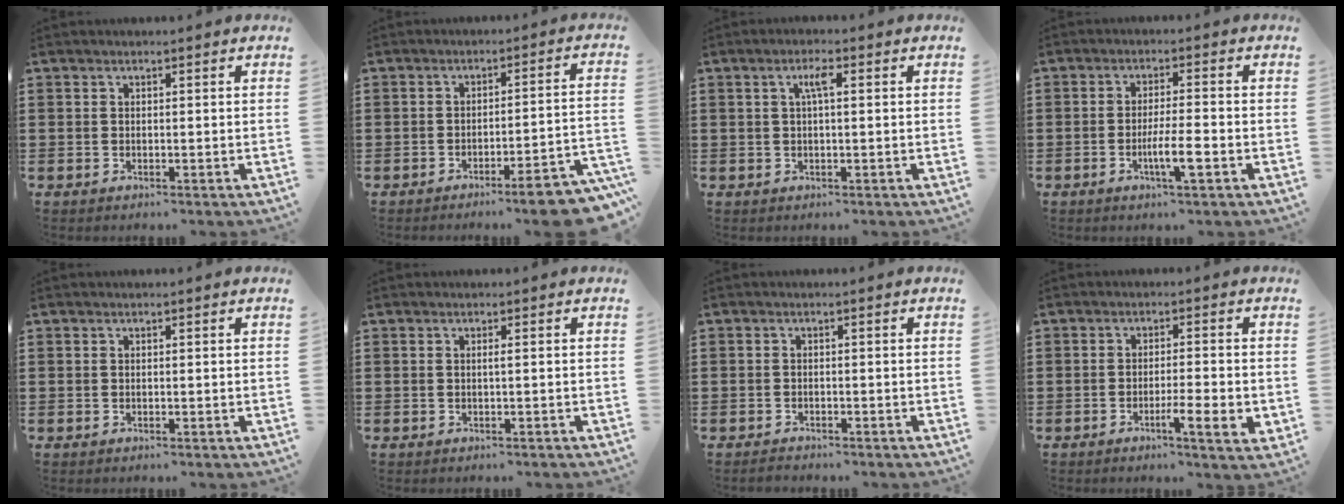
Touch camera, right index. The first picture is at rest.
{"total": 6.2, "force": [-5.3, 0.2, 3.1], "torque": [-0.047, -0.005, -0.097]}
{"total": 2.8, "force": [0.7, 0.6, 2.6], "torque": [-0.054, 0.008, 0.009]}
{"total": 5.2, "force": [-2.0, 0.5, 4.7], "torque": [-0.086, -0.008, -0.036]}
{"total": 0.0}
{"total": 0.7, "force": [0.0, -0.3, 0.6], "torque": [-0.013, -0.002, -0.001]}
{"total": 1.2, "force": [-1.1, 0.4, -0.1], "torque": [-0.002, 0.005, -0.025]}
{"total": 5.2, "force": [-2.0, 0.4, 4.8], "torque": [-0.075, -0.011, -0.030]}